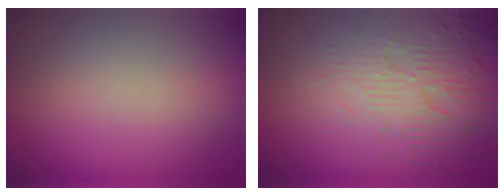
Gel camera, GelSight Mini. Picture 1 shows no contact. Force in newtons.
{"total": 5.7, "press": 3.7, "slide": 4.3}